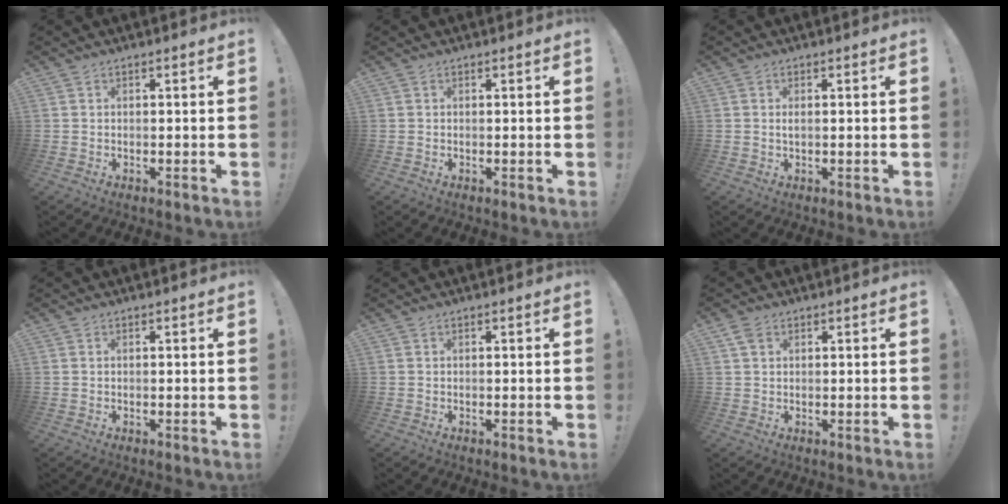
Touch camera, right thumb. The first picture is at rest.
{"total": 0.0}
{"total": 0.8, "force": [0.2, 0.0, 0.8], "torque": [-0.008, -0.003, 0.002]}
{"total": 0.0}
{"total": 0.0}
{"total": 2.8, "force": [1.4, 1.8, 1.6], "torque": [-0.026, 0.000, 0.026]}